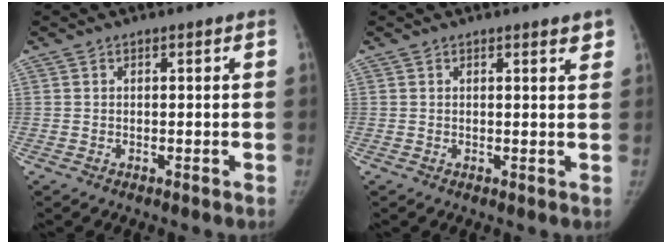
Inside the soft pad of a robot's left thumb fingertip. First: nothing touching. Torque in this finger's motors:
{"motor_torque": [-0.27, -0.25, -0.34, 0.27, -0.07]}